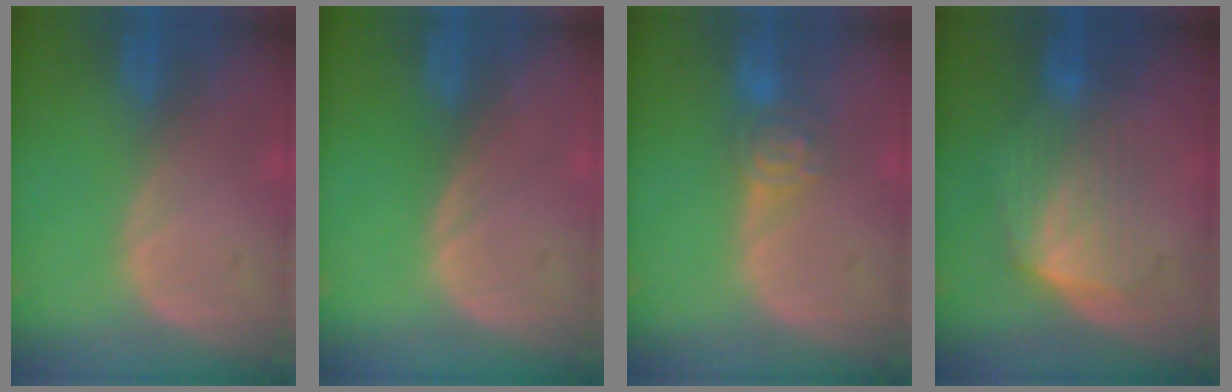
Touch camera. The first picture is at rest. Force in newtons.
{"total": 0.0}
{"total": 4.6, "press": 4.0, "slide": 2.3}
{"total": 6.4, "press": 6.4, "slide": 1.0}